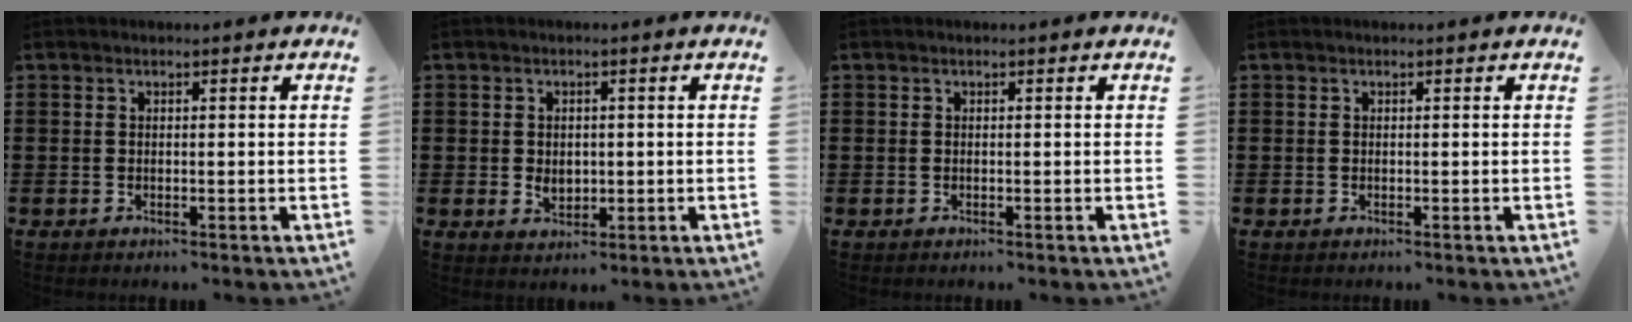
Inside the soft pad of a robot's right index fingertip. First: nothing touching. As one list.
[{"total": 2.5, "force": [-0.3, 1.8, 1.7], "torque": [-0.035, 0.005, -0.007]}, {"total": 0.0}, {"total": 0.0}]